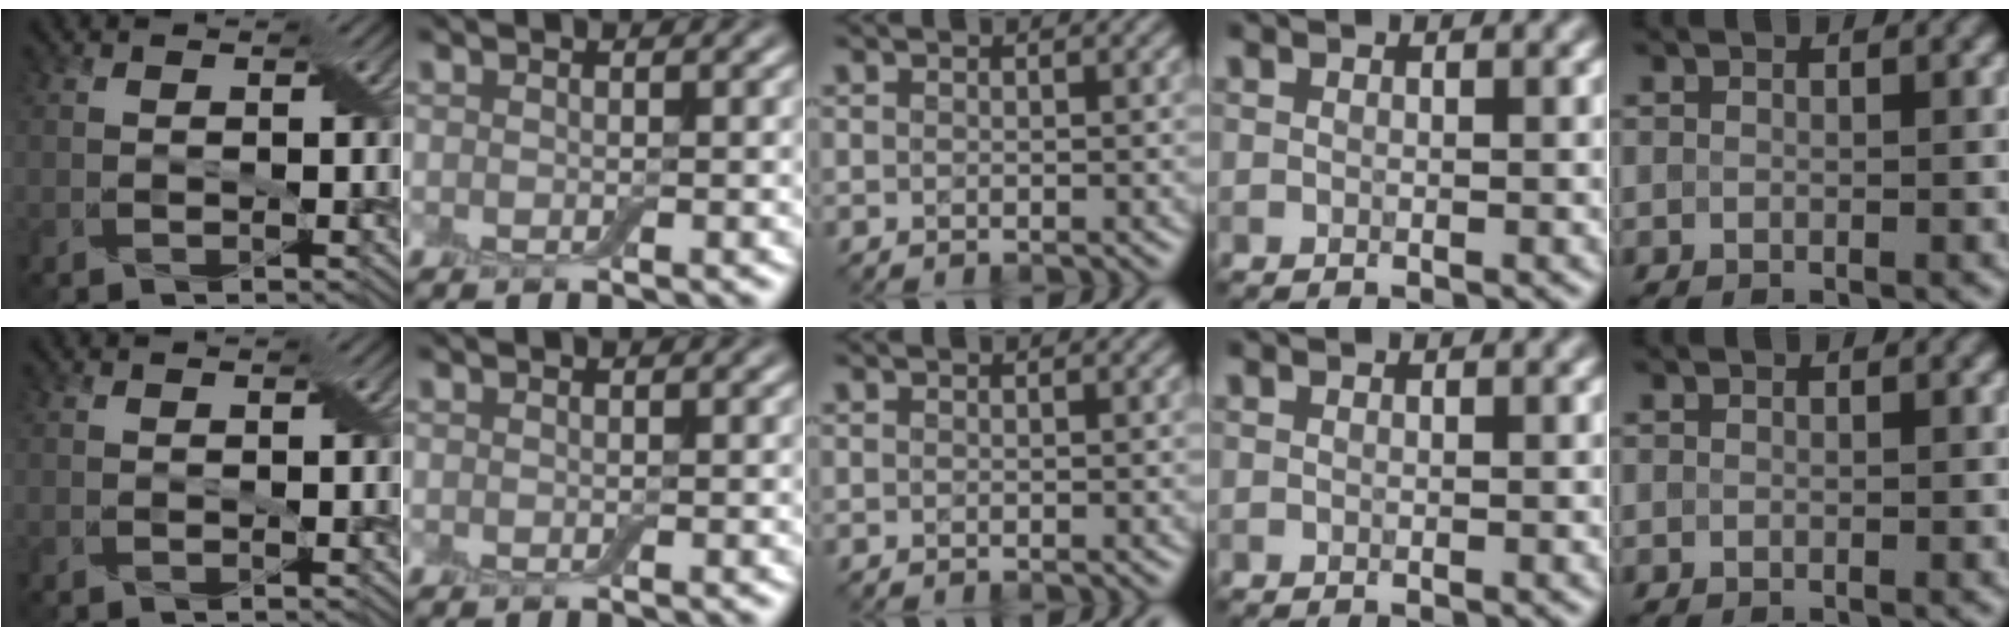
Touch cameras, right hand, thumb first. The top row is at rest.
{}